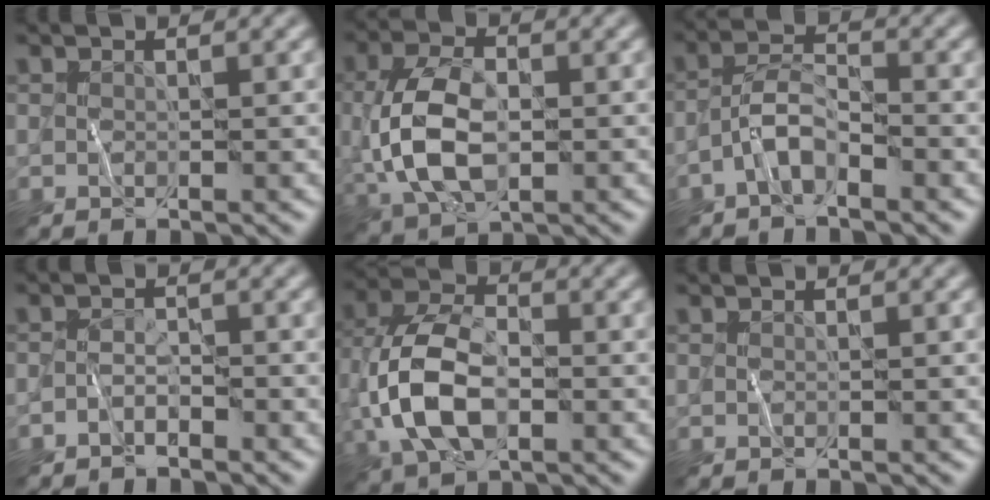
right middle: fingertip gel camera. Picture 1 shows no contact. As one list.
[{"total": 7.1, "force": [-0.4, 4.2, 5.7], "torque": [-0.129, -0.001, -0.010]}, {"total": 2.8, "force": [-1.9, 1.0, 1.9], "torque": [-0.034, 0.013, -0.046]}, {"total": 1.4, "force": [-1.2, 0.4, 0.4], "torque": [-0.008, 0.007, -0.027]}, {"total": 8.5, "force": [-1.8, 5.0, 6.6], "torque": [-0.154, 0.004, -0.046]}, {"total": 0.0}]